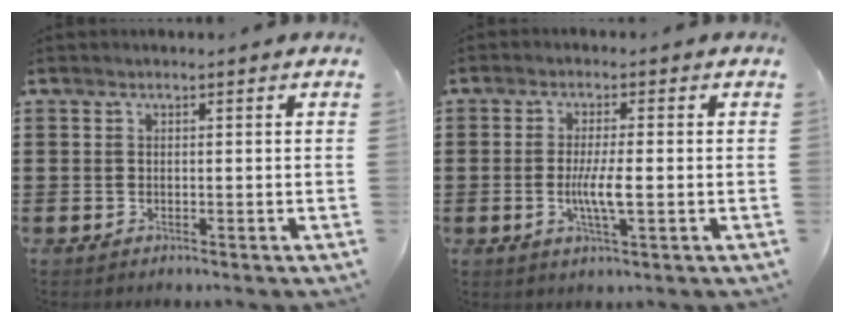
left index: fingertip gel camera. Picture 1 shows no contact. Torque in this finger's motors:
{"motor_torque": [1.19, 0.21, 0.37, 0.09]}